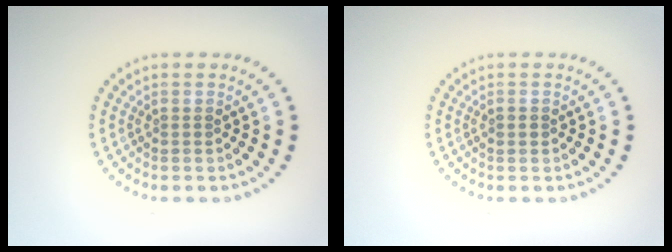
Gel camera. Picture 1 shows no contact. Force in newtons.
{"total": 0.8, "press": 0.8, "slide": 0.0}